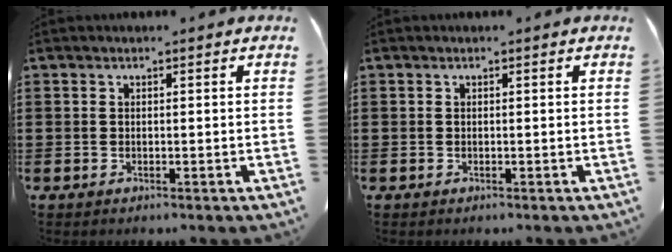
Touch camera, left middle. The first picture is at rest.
{"total": 0.0}